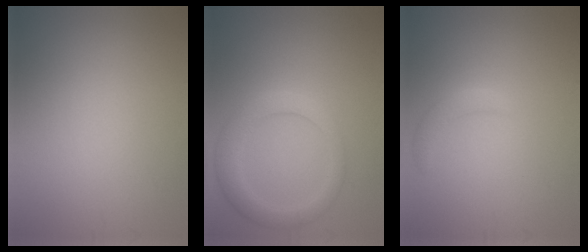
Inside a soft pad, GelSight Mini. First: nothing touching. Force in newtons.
{"total": 3.6, "press": 3.5, "slide": 0.2}
{"total": 1.6, "press": 1.6, "slide": 0.0}